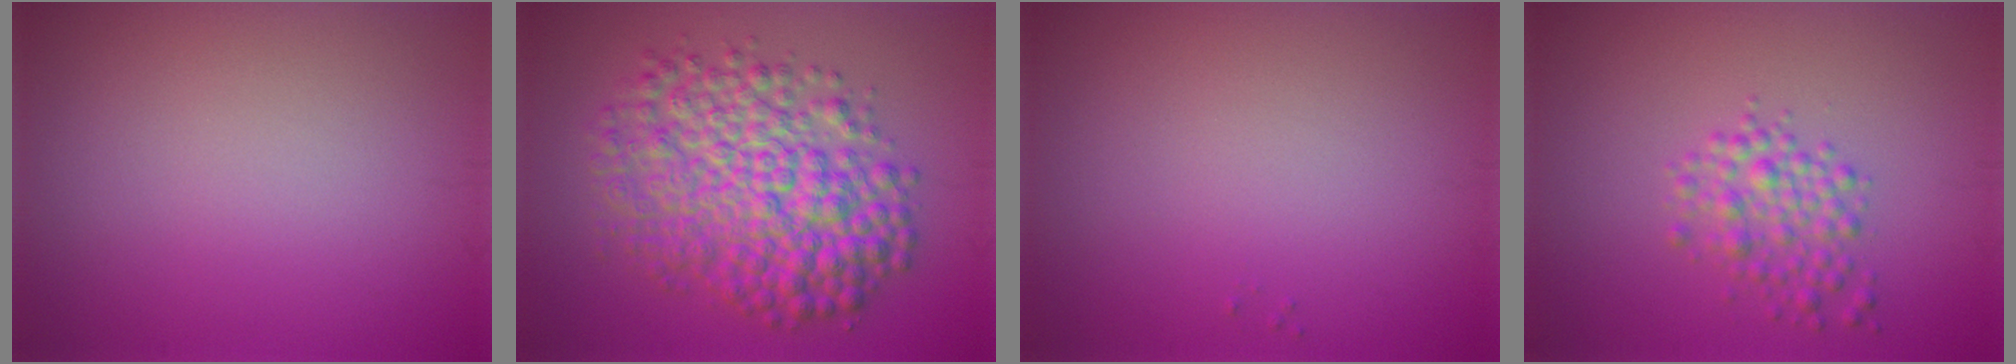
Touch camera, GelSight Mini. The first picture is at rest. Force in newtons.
{"total": 9.0, "press": 9.0, "slide": 0.1}
{"total": 0.0}
{"total": 2.8, "press": 2.8, "slide": 0.1}